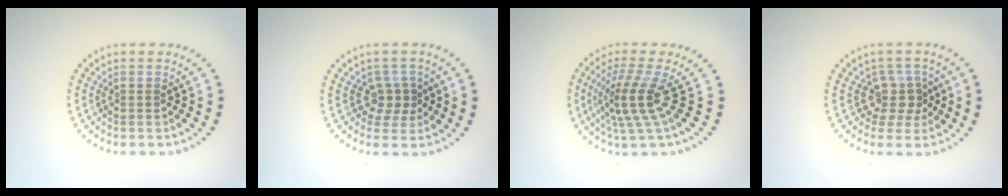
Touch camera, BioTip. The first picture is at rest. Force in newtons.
{"total": 1.9, "press": 1.6, "slide": 1.1}
{"total": 4.0, "press": 2.7, "slide": 2.9}
{"total": 2.8, "press": 2.1, "slide": 1.8}